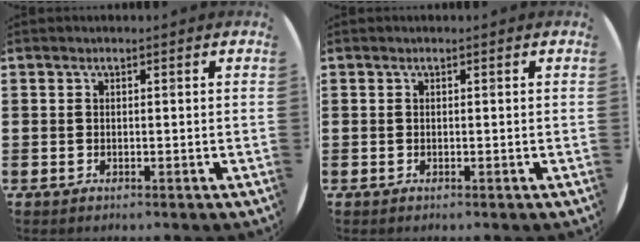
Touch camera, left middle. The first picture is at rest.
{"total": 0.0}